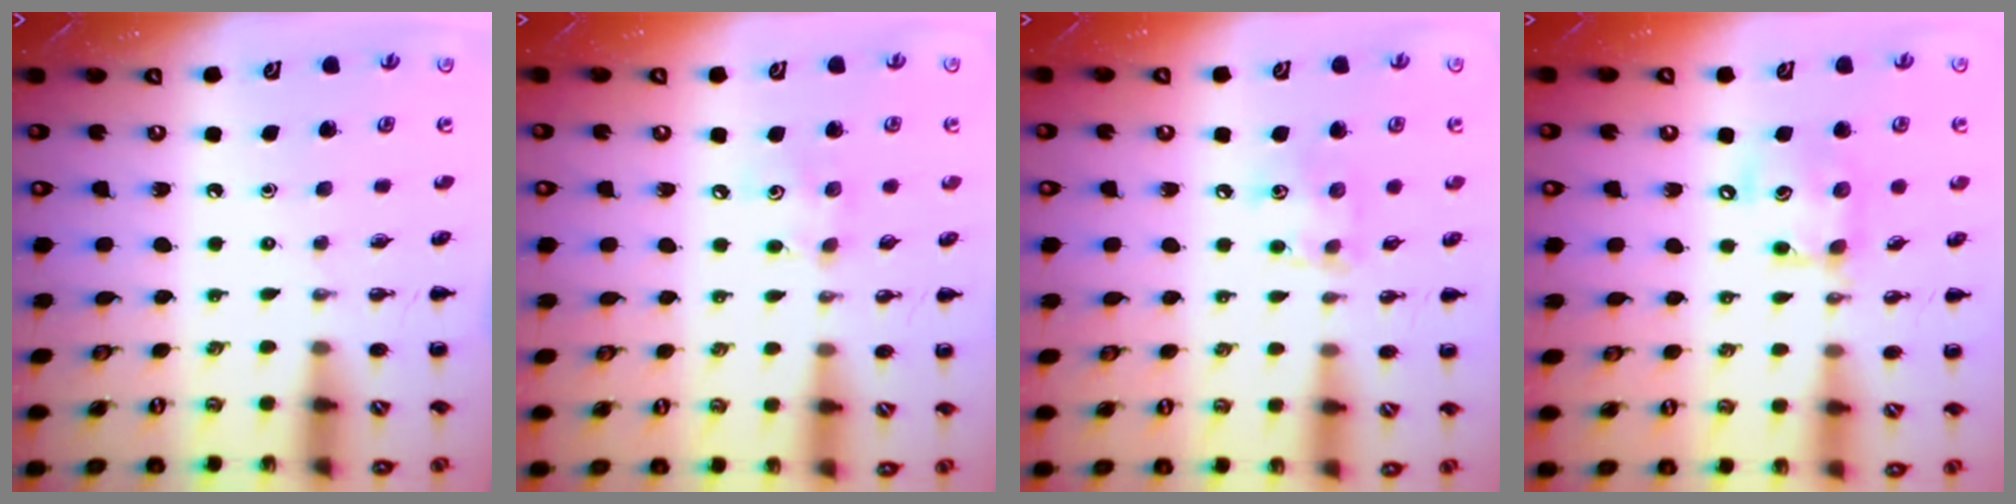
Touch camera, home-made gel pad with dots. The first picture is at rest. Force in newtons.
{"total": 3.8, "press": 3.7, "slide": 0.9}
{"total": 7.0, "press": 7.0, "slide": 0.7}
{"total": 12.2, "press": 12.0, "slide": 1.9}